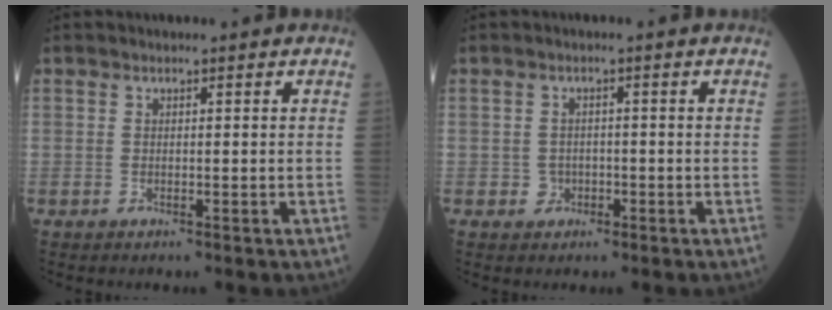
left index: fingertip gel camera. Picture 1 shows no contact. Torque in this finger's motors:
{"motor_torque": [-0.11, 0.15, -0.02, -0.01]}